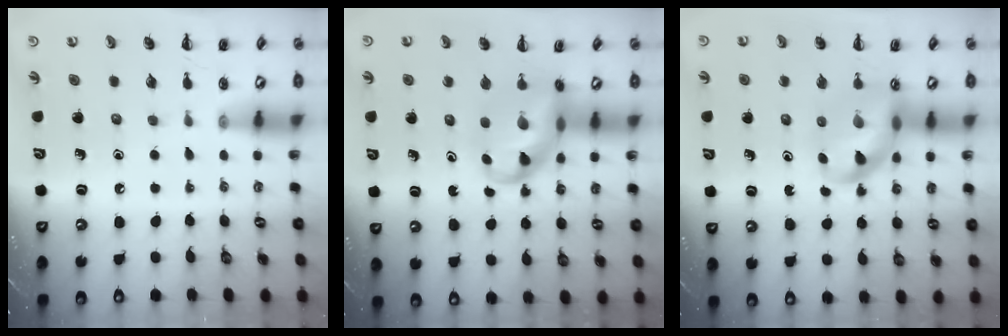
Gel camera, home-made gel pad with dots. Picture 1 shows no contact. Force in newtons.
{"total": 10.7, "press": 10.3, "slide": 2.7}
{"total": 11.1, "press": 10.7, "slide": 2.9}